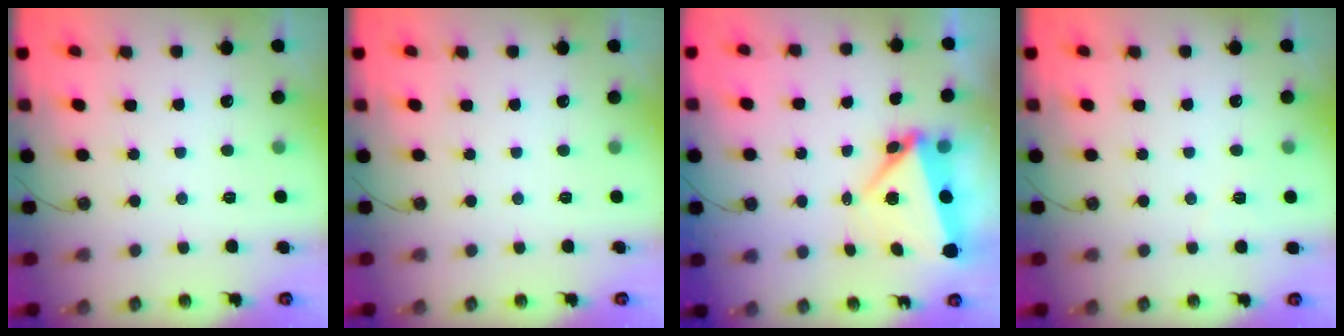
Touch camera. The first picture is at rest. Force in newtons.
{"total": 0.0}
{"total": 6.2, "press": 5.9, "slide": 2.0}
{"total": 2.9, "press": 2.1, "slide": 2.0}